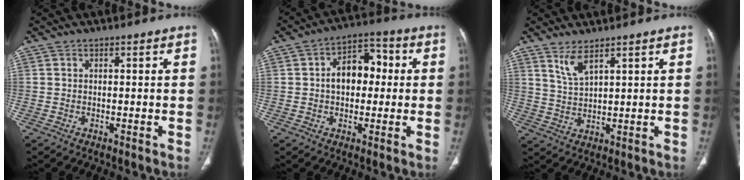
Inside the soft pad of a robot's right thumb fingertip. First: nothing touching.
{"total": 9.9, "force": [0.6, 6.8, 7.2], "torque": [-0.083, 0.030, 0.002]}
{"total": 4.4, "force": [3.0, 1.0, 3.0], "torque": [-0.064, -0.024, 0.070]}